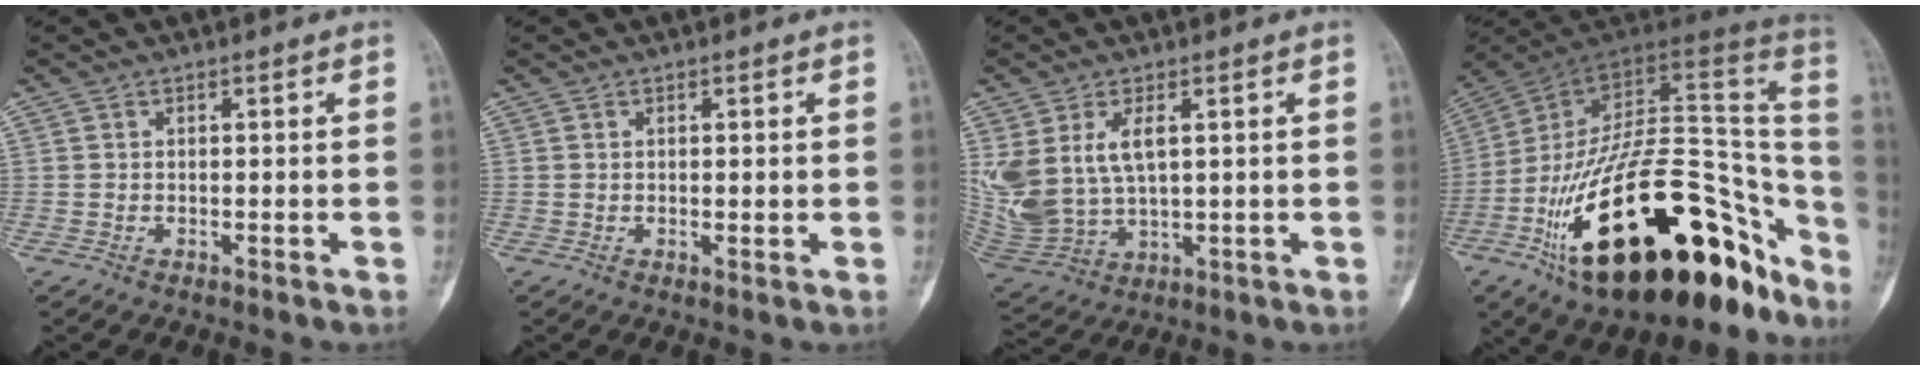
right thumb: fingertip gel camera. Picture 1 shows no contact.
{"total": 1.0, "force": [0.0, 0.4, 0.9], "torque": [-0.009, -0.003, 0.000]}
{"total": 13.6, "force": [3.4, 7.9, 10.5], "torque": [-0.229, -0.014, 0.086]}
{"total": 39.4, "force": [-17.5, 18.3, 30.2], "torque": [-0.370, 0.063, -0.266]}